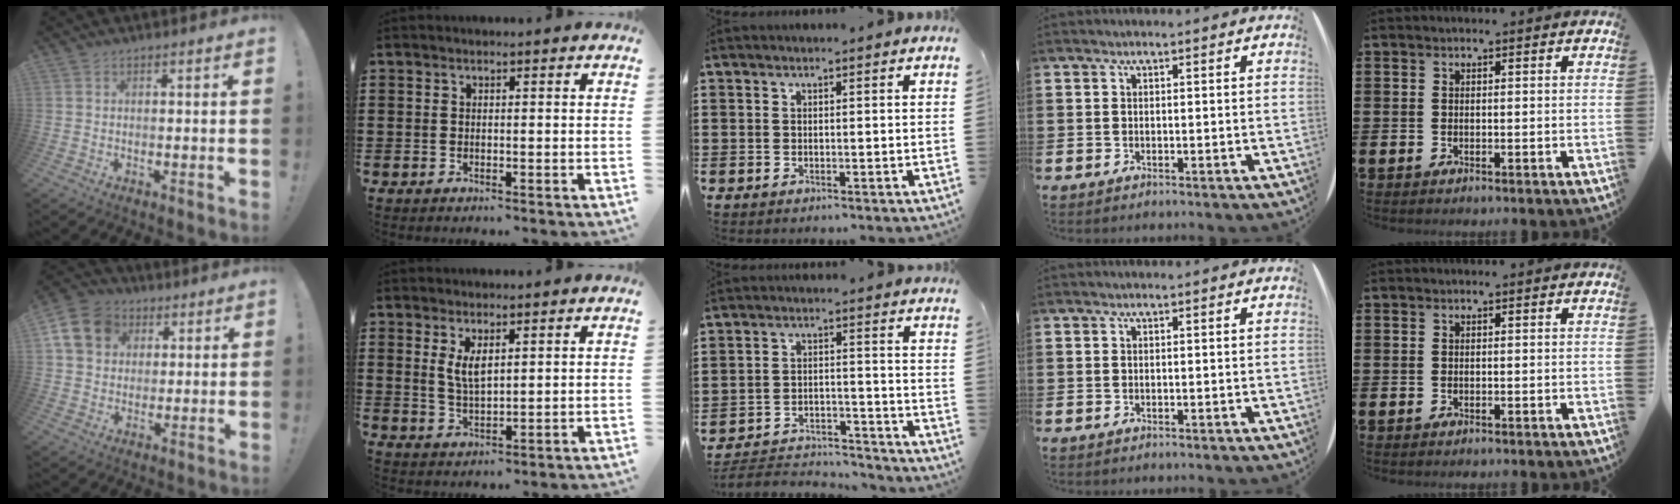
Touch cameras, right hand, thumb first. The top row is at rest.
{"thumb": {"total": 13.0, "force": [4.2, 10.8, 5.9], "torque": [-0.094, -0.004, 0.086]}, "index": {"total": 3.5, "force": [1.6, 1.0, 2.9], "torque": [-0.060, 0.002, 0.029]}, "middle": {"total": 3.9, "force": [-3.8, 0.9, 0.6], "torque": [-0.023, 0.004, -0.083]}}